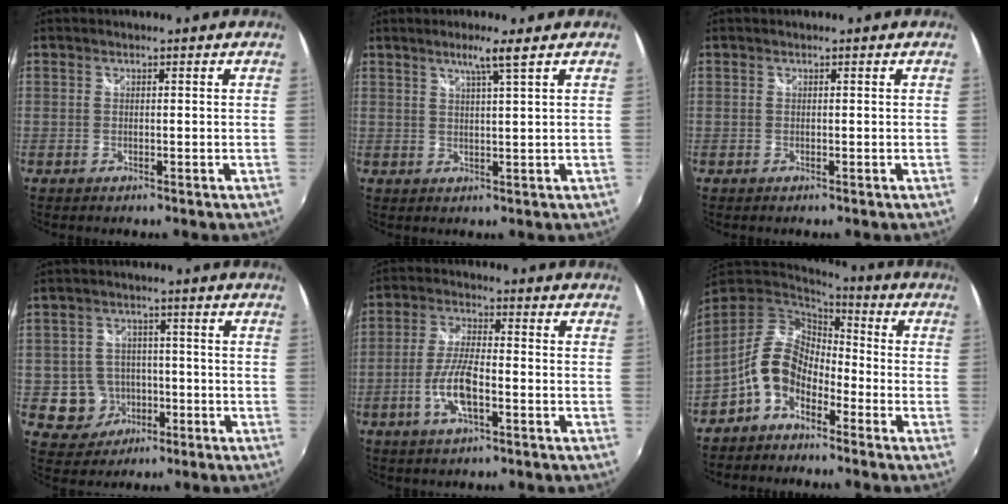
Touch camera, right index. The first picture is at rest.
{"total": 3.7, "force": [2.3, -0.7, 2.8], "torque": [-0.052, -0.002, 0.041]}
{"total": 0.0}
{"total": 7.5, "force": [-2.0, 7.1, 1.4], "torque": [-0.051, 0.021, -0.017]}
{"total": 8.2, "force": [-3.0, 2.3, 7.3], "torque": [-0.153, -0.001, -0.059]}
{"total": 10.2, "force": [-5.2, 6.6, 5.9], "torque": [-0.120, 0.024, -0.102]}